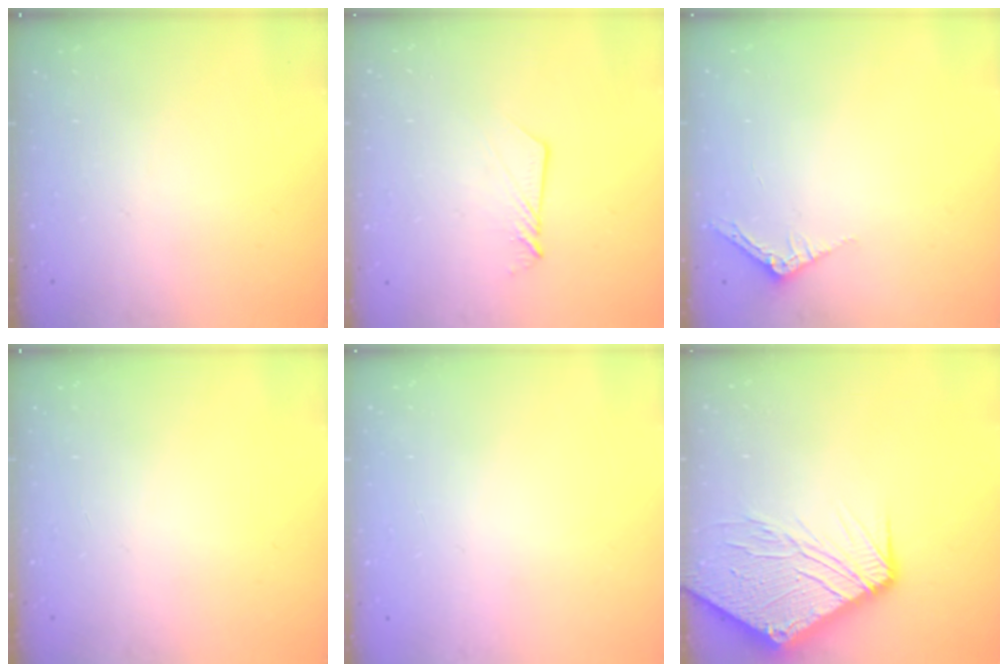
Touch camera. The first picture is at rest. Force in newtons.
{"total": 4.5, "press": 4.5, "slide": 0.3}
{"total": 2.5, "press": 2.5, "slide": 0.2}
{"total": 0.0}
{"total": 0.7, "press": 0.3, "slide": 0.7}
{"total": 17.5, "press": 17.4, "slide": 2.2}